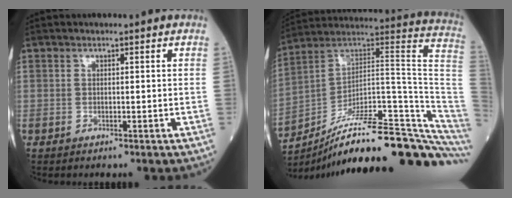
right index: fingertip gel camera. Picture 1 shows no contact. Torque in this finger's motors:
{"motor_torque": [0.62, -1.52, 0.05, -0.14]}